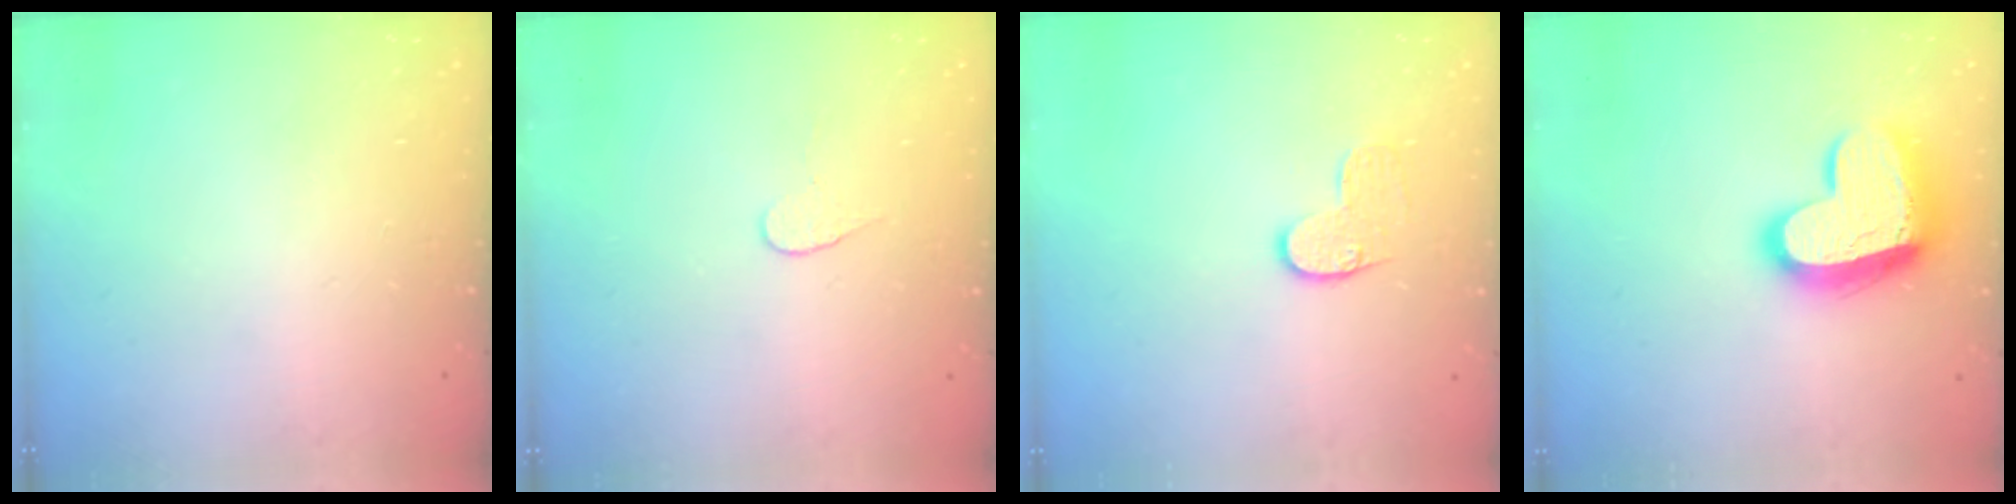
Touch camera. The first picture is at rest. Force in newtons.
{"total": 3.7, "press": 3.7, "slide": 0.4}
{"total": 6.7, "press": 6.7, "slide": 0.1}
{"total": 16.2, "press": 16.1, "slide": 1.4}